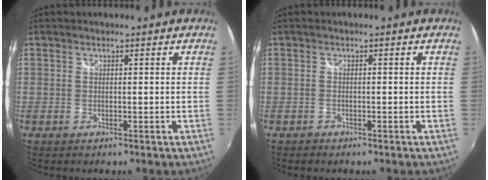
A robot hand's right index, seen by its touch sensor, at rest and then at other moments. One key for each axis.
{"total": 0.9, "fx": -0.8, "fy": 0.4, "fz": 0.0, "tx": -0.005, "ty": -0.001, "tz": -0.015}